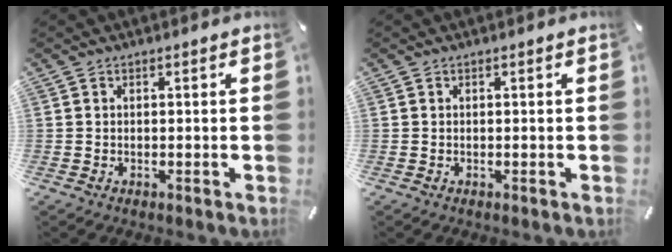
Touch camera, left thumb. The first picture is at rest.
{"total": 0.0}